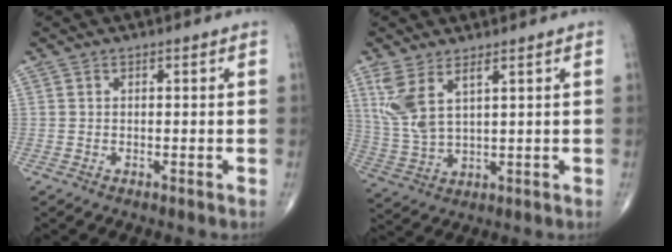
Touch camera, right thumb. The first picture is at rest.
{"total": 8.2, "force": [3.9, 3.0, 6.6], "torque": [-0.152, -0.016, 0.093]}